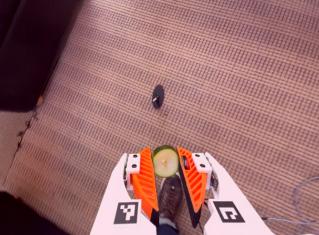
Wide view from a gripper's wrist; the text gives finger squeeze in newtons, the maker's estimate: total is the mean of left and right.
{"total": 9.1, "left": 9.2, "right": 9.1}